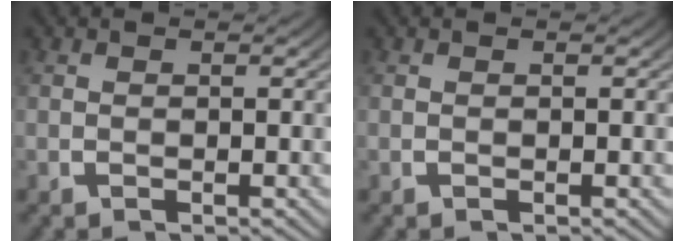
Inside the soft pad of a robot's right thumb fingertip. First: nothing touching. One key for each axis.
{"total": 0.0}